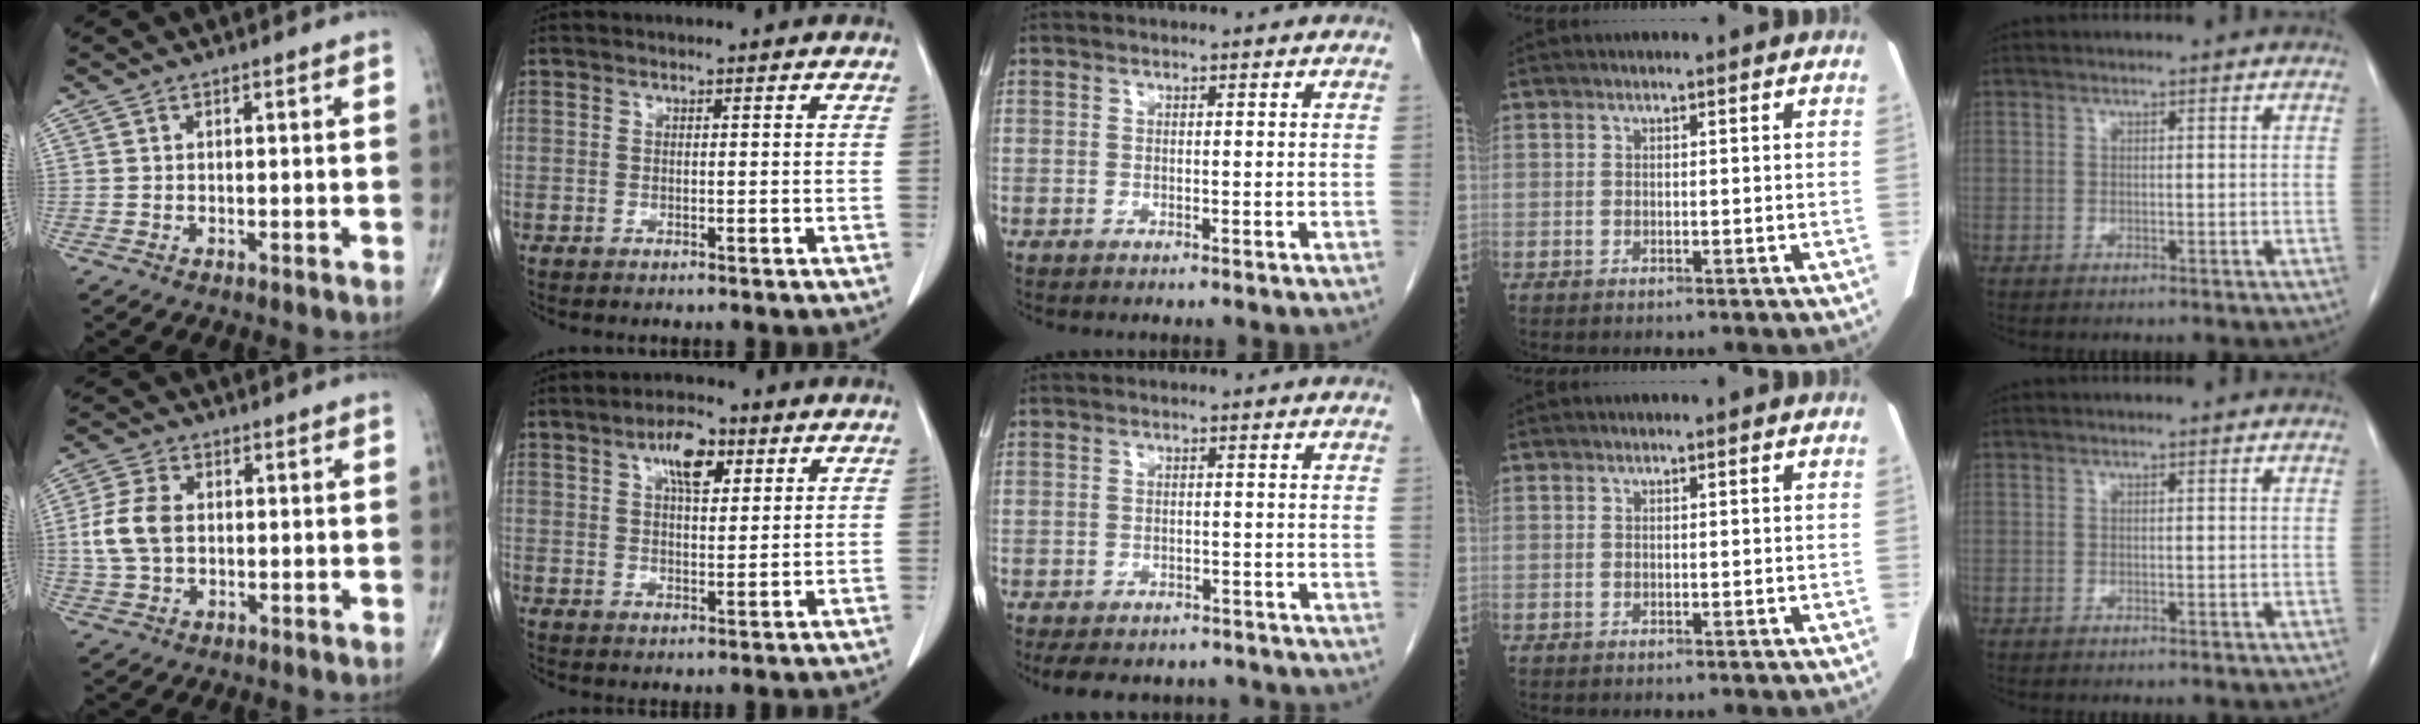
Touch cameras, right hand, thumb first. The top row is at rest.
{"thumb": {"total": 7.9, "force": [0.3, 5.3, 5.9], "torque": [-0.122, 0.010, 0.006]}, "index": {"total": 6.2, "force": [3.0, 2.5, 4.9], "torque": [-0.084, 0.008, 0.047]}, "middle": {"total": 10.2, "force": [-8.8, 4.1, 3.1], "torque": [-0.055, 0.003, -0.108]}}